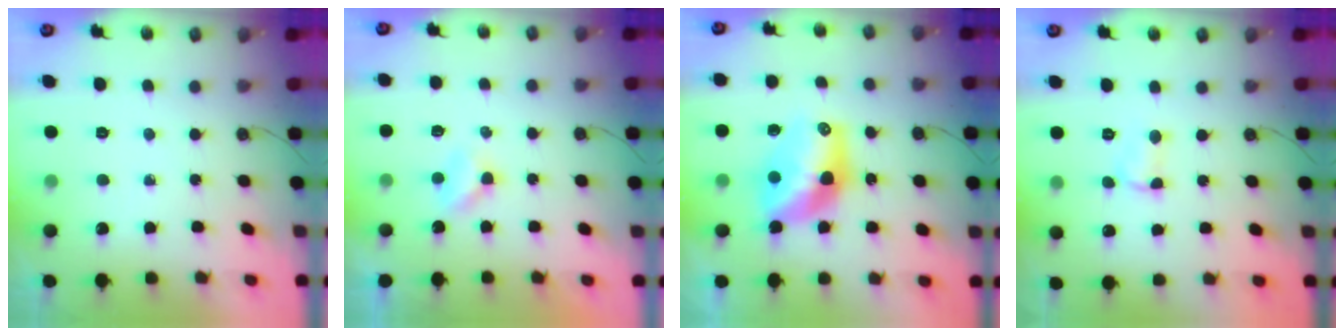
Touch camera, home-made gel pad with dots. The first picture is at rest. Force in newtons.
{"total": 2.4, "press": 2.4, "slide": 0.6}
{"total": 11.7, "press": 11.7, "slide": 0.9}
{"total": 2.8, "press": 2.8, "slide": 0.5}